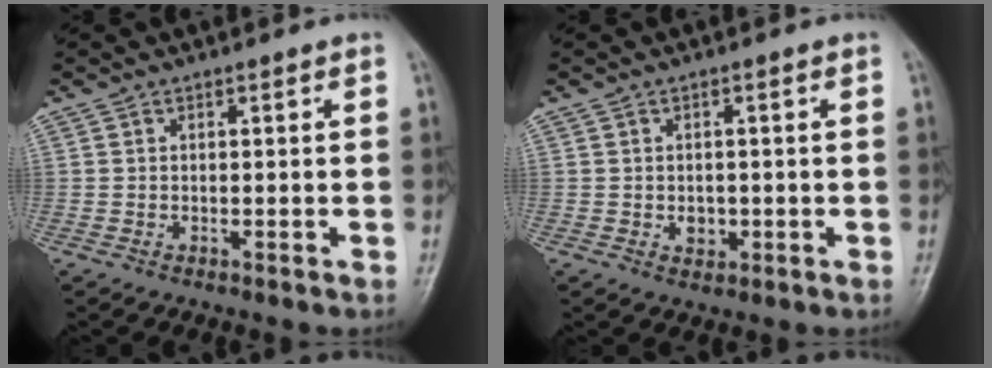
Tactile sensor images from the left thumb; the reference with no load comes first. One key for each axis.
{"total": 2.4, "fx": -0.4, "fy": 1.9, "fz": 1.3, "tx": -0.005, "ty": 0.003, "tz": -0.001}